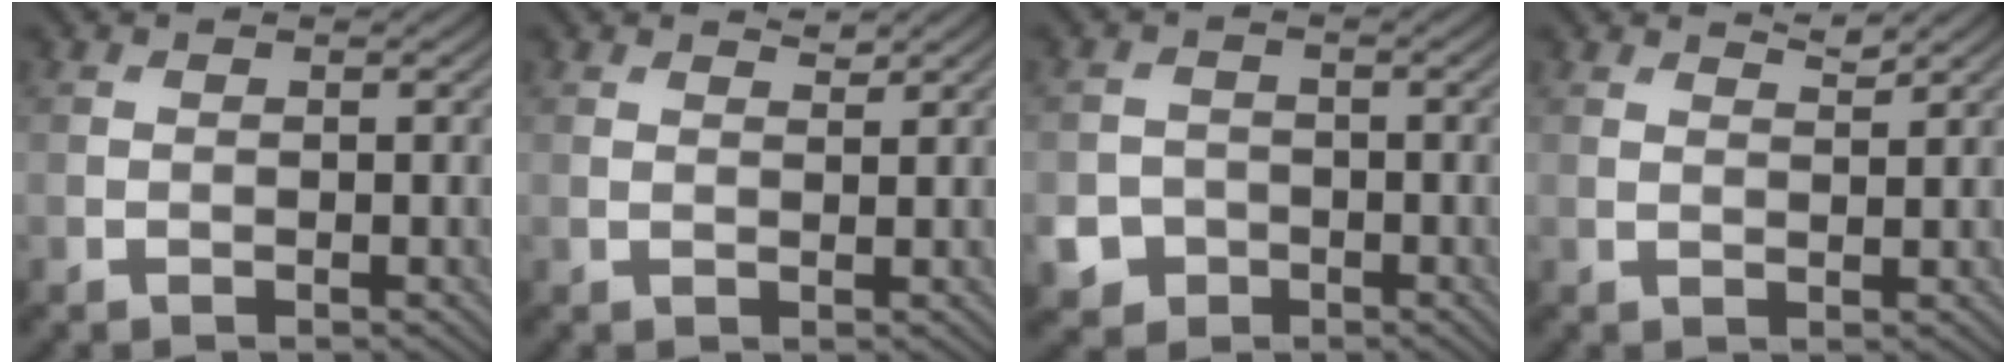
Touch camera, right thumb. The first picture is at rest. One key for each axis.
{"total": 1.1, "fx": 1.0, "fy": 0.2, "fz": 0.3, "tx": -0.010, "ty": -0.003, "tz": 0.021}
{"total": 4.2, "fx": -2.1, "fy": 3.5, "fz": 1.1, "tx": -0.019, "ty": -0.007, "tz": -0.048}
{"total": 1.6, "fx": 1.5, "fy": 0.1, "fz": 0.6, "tx": -0.017, "ty": 0.001, "tz": 0.030}